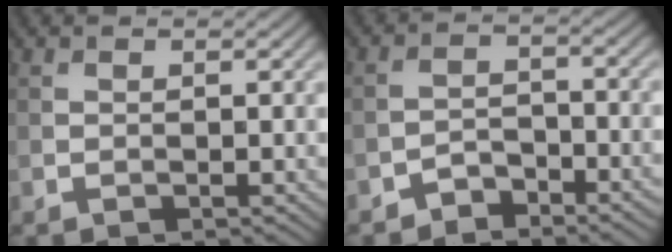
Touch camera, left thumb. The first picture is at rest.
{"total": 3.1, "force": [-2.7, 1.1, 1.1], "torque": [-0.018, 0.007, -0.057]}